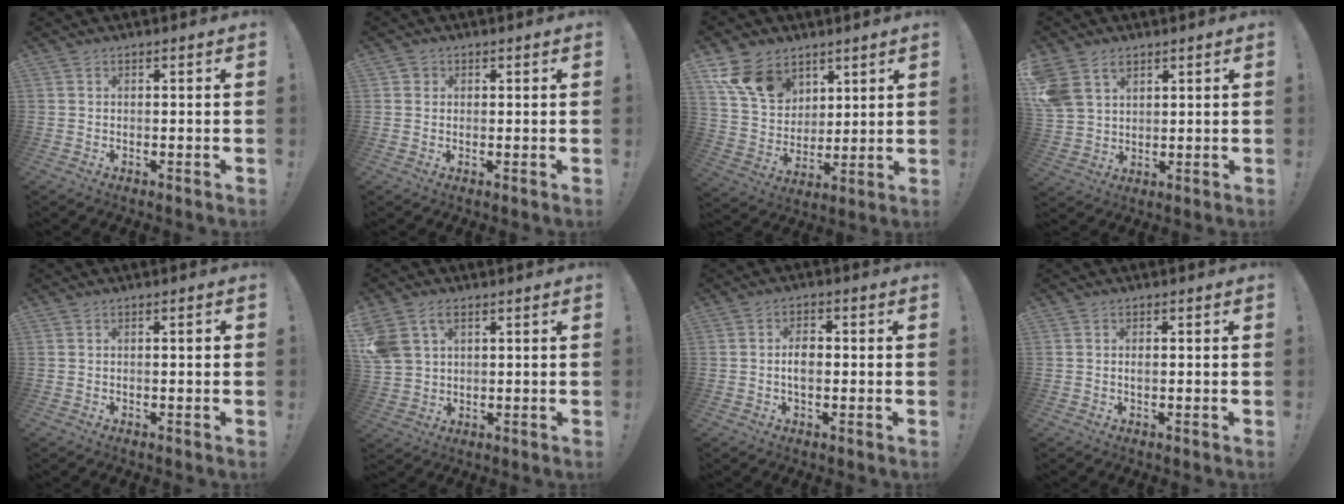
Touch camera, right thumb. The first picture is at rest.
{"total": 1.5, "force": [0.5, 1.4, 0.4], "torque": [0.000, 0.000, 0.009]}
{"total": 14.7, "force": [8.9, 9.9, 6.2], "torque": [-0.116, -0.042, 0.179]}
{"total": 8.0, "force": [4.6, 5.7, 3.2], "torque": [-0.064, -0.019, 0.094]}
{"total": 1.0, "force": [0.0, 0.0, 1.0], "torque": [-0.010, -0.002, -0.003]}
{"total": 7.2, "force": [3.5, 5.2, 3.7], "torque": [-0.065, -0.007, 0.069]}
{"total": 4.6, "force": [-0.5, 2.6, 3.7], "torque": [-0.058, 0.001, -0.014]}
{"total": 1.0, "force": [-0.2, 0.5, 0.8], "torque": [-0.014, 0.002, -0.005]}